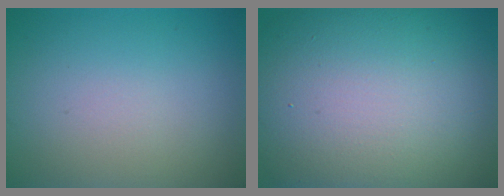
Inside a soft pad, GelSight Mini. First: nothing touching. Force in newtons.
{"total": 18.8, "press": 18.8, "slide": 0.9}